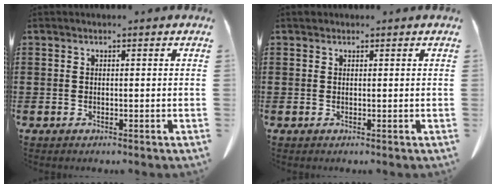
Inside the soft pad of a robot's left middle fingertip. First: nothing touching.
{"total": 0.6, "force": [0.4, 0.3, 0.1], "torque": [-0.003, 0.003, 0.008]}